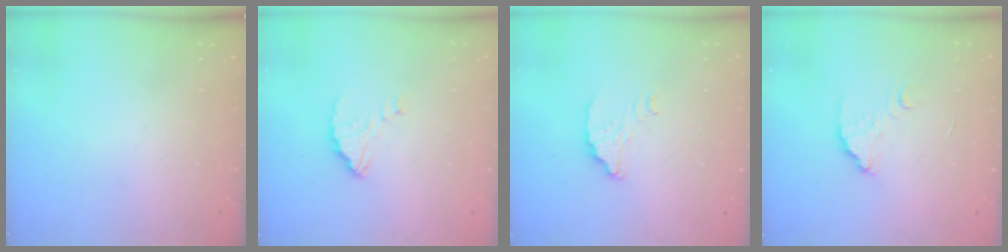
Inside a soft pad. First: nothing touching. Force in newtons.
{"total": 2.9, "press": 2.9, "slide": 0.2}
{"total": 4.6, "press": 4.6, "slide": 0.2}
{"total": 3.4, "press": 3.4, "slide": 0.2}